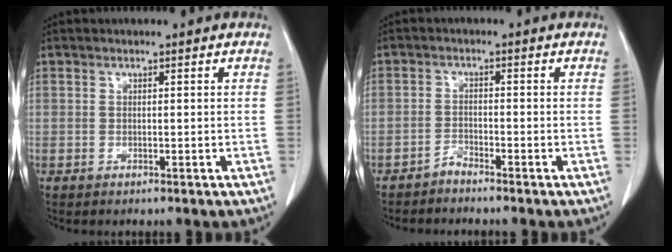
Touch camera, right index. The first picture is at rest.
{"total": 1.5, "force": [-1.5, -0.1, 0.1], "torque": [0.002, 0.000, -0.030]}